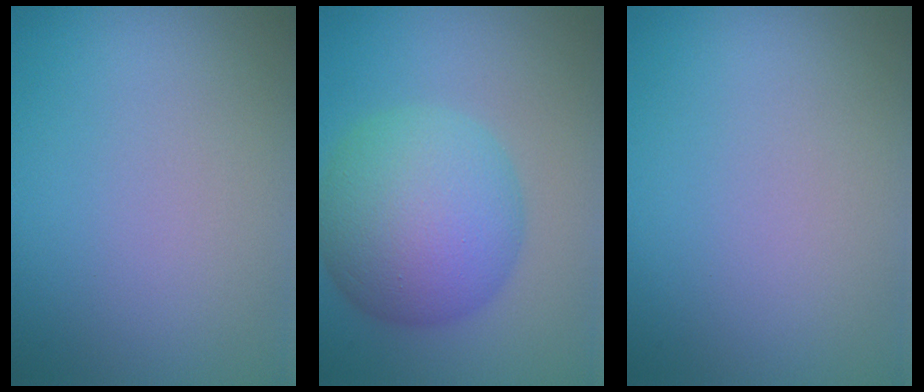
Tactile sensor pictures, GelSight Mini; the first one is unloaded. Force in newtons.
{"total": 9.8, "press": 9.8, "slide": 0.1}
{"total": 0.0}